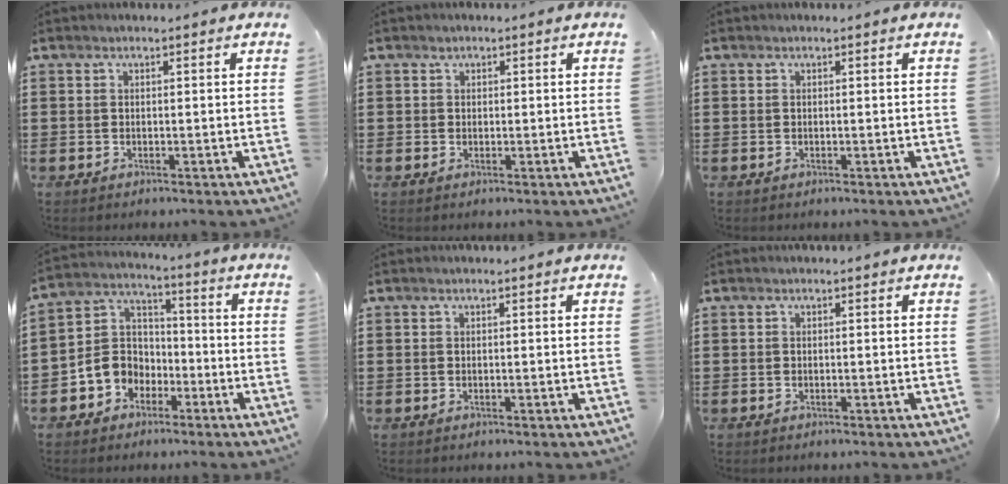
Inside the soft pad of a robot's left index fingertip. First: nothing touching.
{"total": 0.9, "force": [0.4, 0.9, 0.0], "torque": [0.004, 0.002, 0.006]}
{"total": 0.0}
{"total": 6.8, "force": [-3.1, 5.9, 1.4], "torque": [-0.067, 0.012, -0.067]}
{"total": 0.0}
{"total": 0.0}